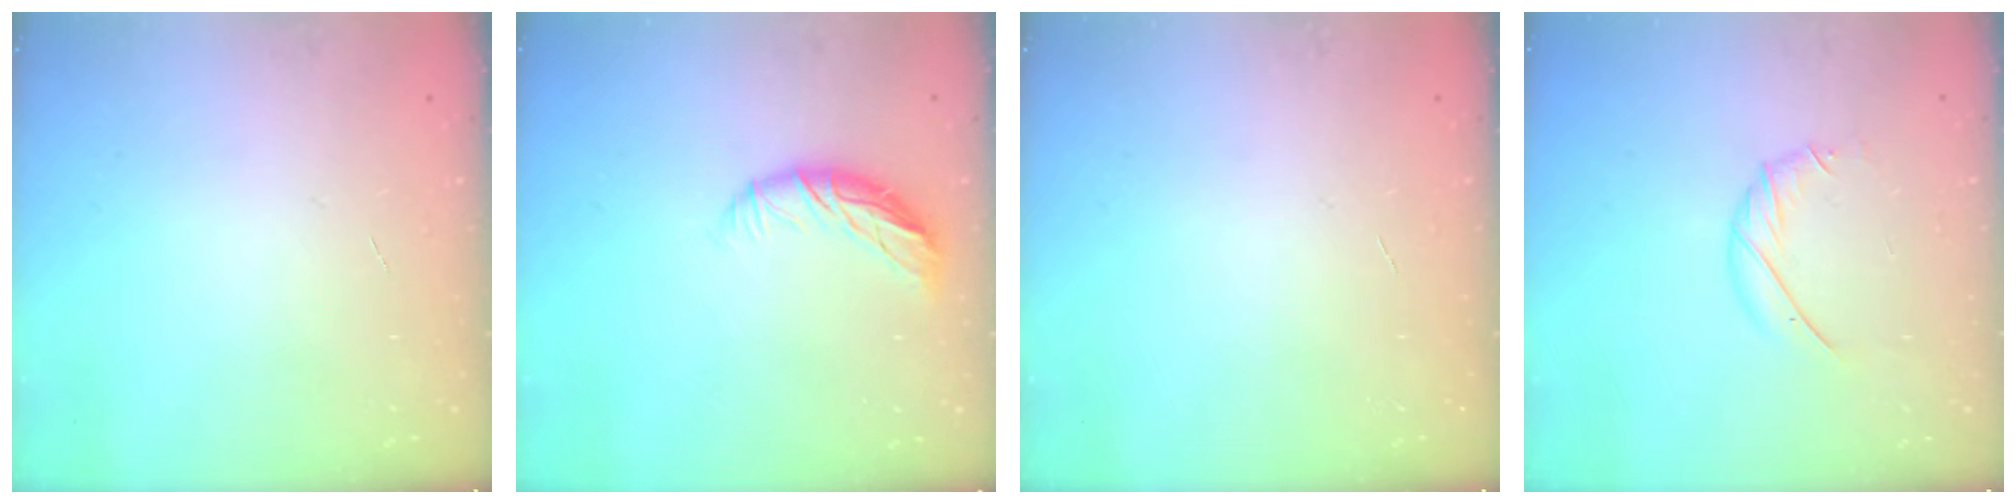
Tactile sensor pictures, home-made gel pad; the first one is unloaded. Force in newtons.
{"total": 9.1, "press": 8.8, "slide": 2.0}
{"total": 0.0}
{"total": 6.8, "press": 6.8, "slide": 0.4}